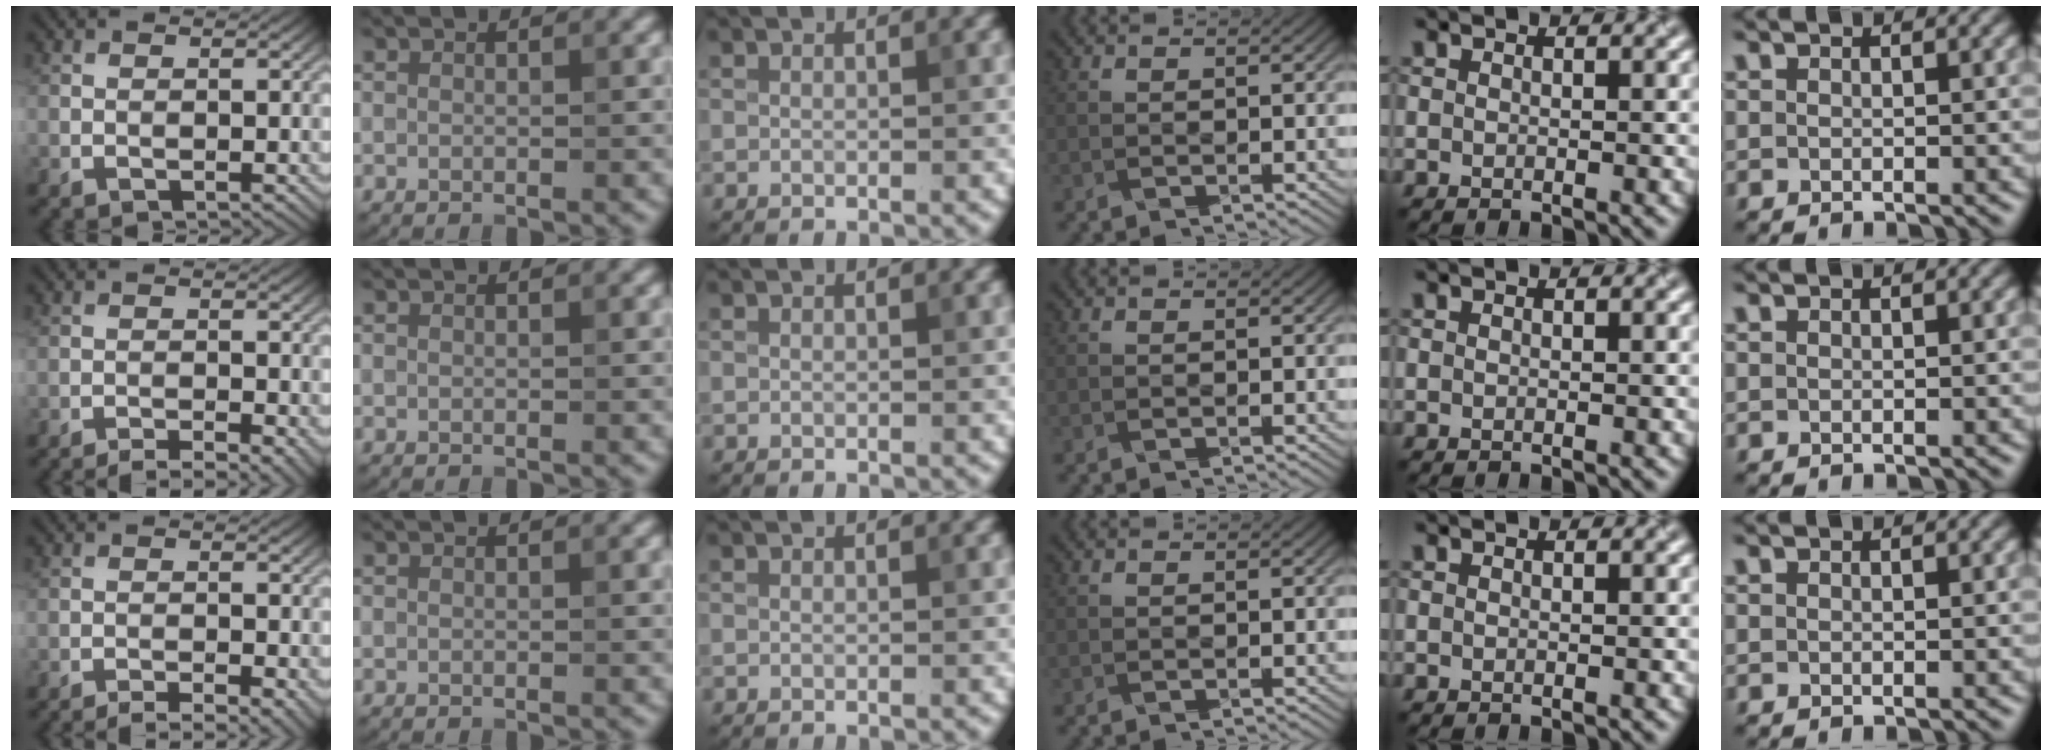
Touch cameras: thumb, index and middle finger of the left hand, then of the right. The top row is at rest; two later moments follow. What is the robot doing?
{"motion": "pour", "object": "sugar"}